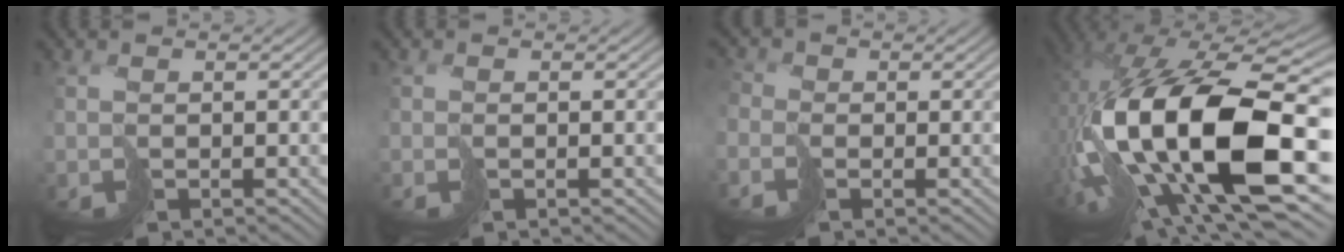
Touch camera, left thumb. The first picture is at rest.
{"total": 0.9, "force": [-0.2, 0.1, 0.9], "torque": [-0.016, 0.000, -0.006]}
{"total": 2.9, "force": [-1.4, 2.2, 1.4], "torque": [-0.046, -0.007, -0.034]}
{"total": 20.4, "force": [-0.4, 10.7, 17.3], "torque": [-0.350, -0.036, 0.010]}